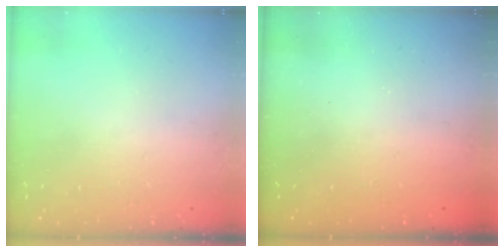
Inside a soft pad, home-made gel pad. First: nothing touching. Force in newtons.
{"total": 2.5, "press": 2.4, "slide": 0.7}